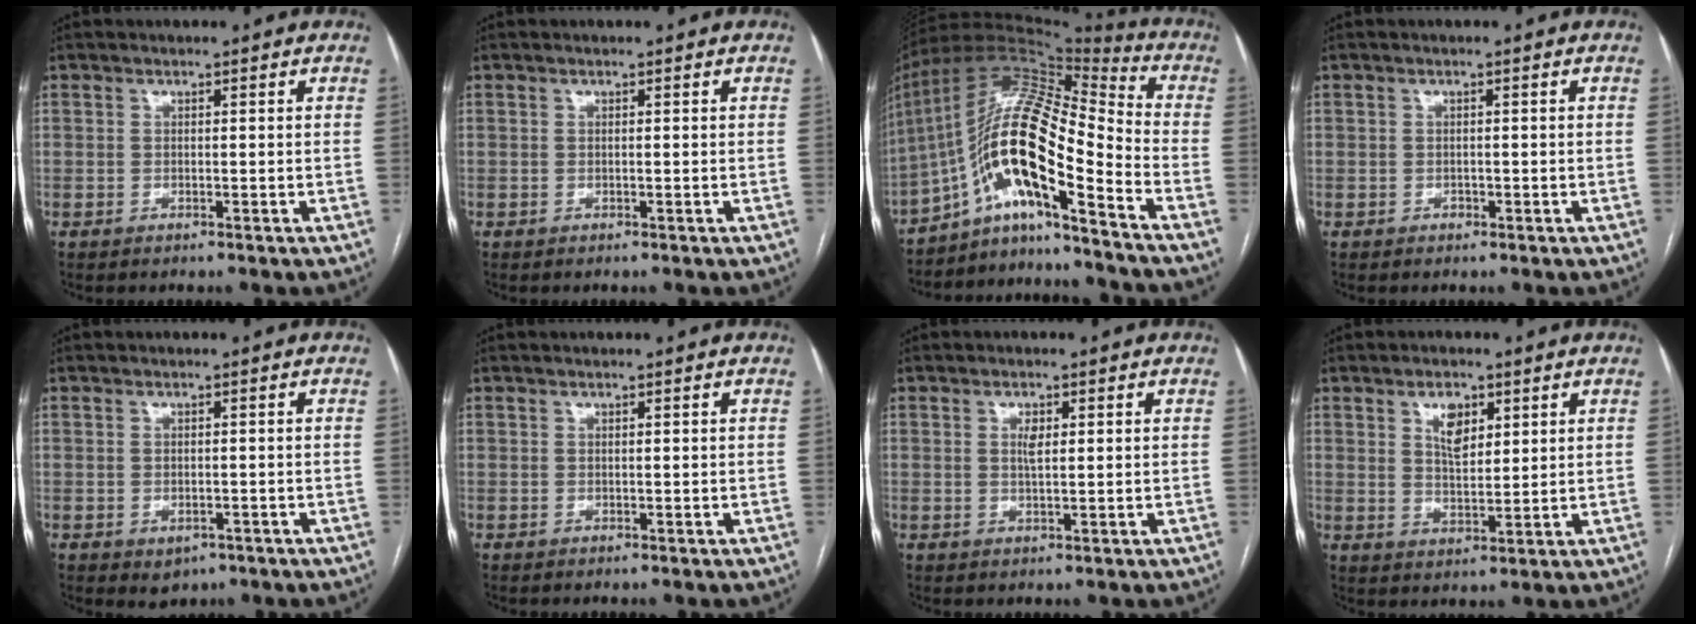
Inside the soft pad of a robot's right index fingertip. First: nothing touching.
{"total": 0.0}
{"total": 16.6, "force": [-8.1, 2.9, 14.1], "torque": [-0.267, 0.030, -0.143]}
{"total": 0.8, "force": [-0.3, 0.7, 0.1], "torque": [0.000, 0.004, -0.006]}
{"total": 2.5, "force": [-1.2, 1.9, 1.2], "torque": [-0.012, 0.000, -0.005]}
{"total": 0.0}
{"total": 2.3, "force": [0.6, 0.7, 2.1], "torque": [-0.039, -0.002, 0.012]}
{"total": 5.4, "force": [2.5, 2.6, 3.9], "torque": [-0.072, 0.001, 0.048]}